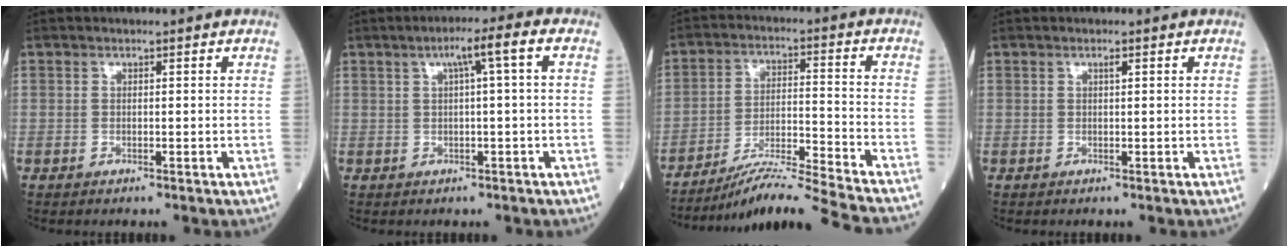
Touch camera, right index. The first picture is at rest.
{"total": 4.7, "force": [1.1, -0.5, 4.5], "torque": [-0.074, 0.016, 0.019]}
{"total": 16.1, "force": [-14.7, -2.4, 6.1], "torque": [-0.098, -0.018, -0.237]}
{"total": 0.7, "force": [0.3, 0.0, 0.6], "torque": [-0.012, 0.000, 0.005]}